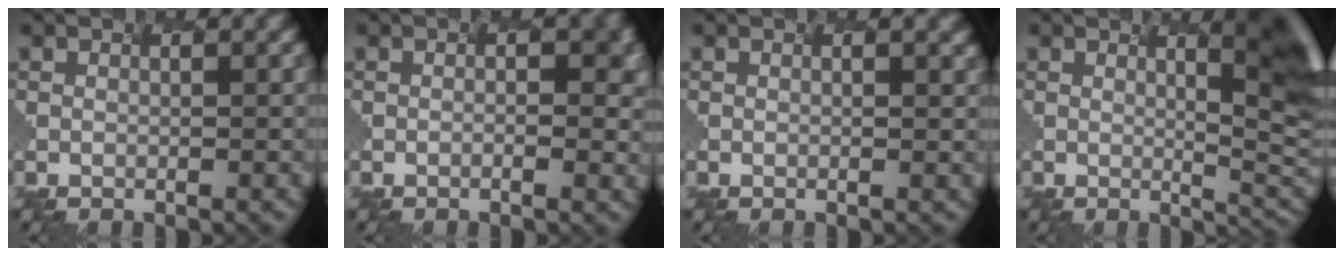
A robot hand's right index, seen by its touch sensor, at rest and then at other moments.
{"total": 1.2, "force": [-0.3, -0.1, 1.1], "torque": [-0.023, 0.000, 0.005]}
{"total": 1.1, "force": [0.6, 0.6, 0.7], "torque": [0.003, 0.010, -0.019]}
{"total": 7.8, "force": [2.2, 1.9, 7.2], "torque": [-0.059, 0.010, 0.034]}